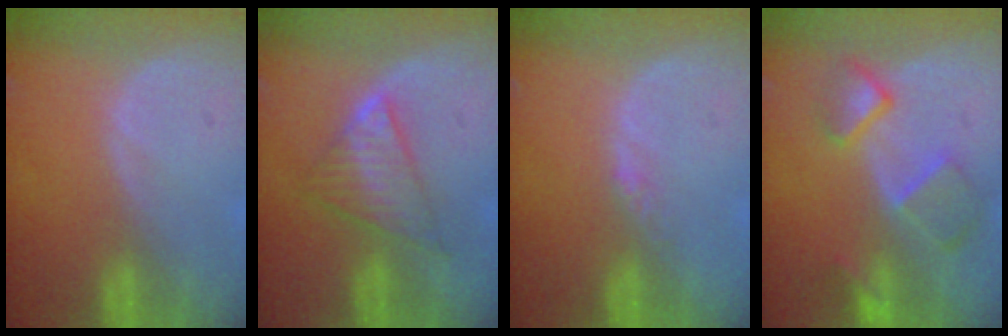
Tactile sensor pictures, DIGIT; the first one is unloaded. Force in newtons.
{"total": 5.8, "press": 5.6, "slide": 1.6}
{"total": 1.4, "press": 1.1, "slide": 0.8}
{"total": 7.6, "press": 6.7, "slide": 3.5}